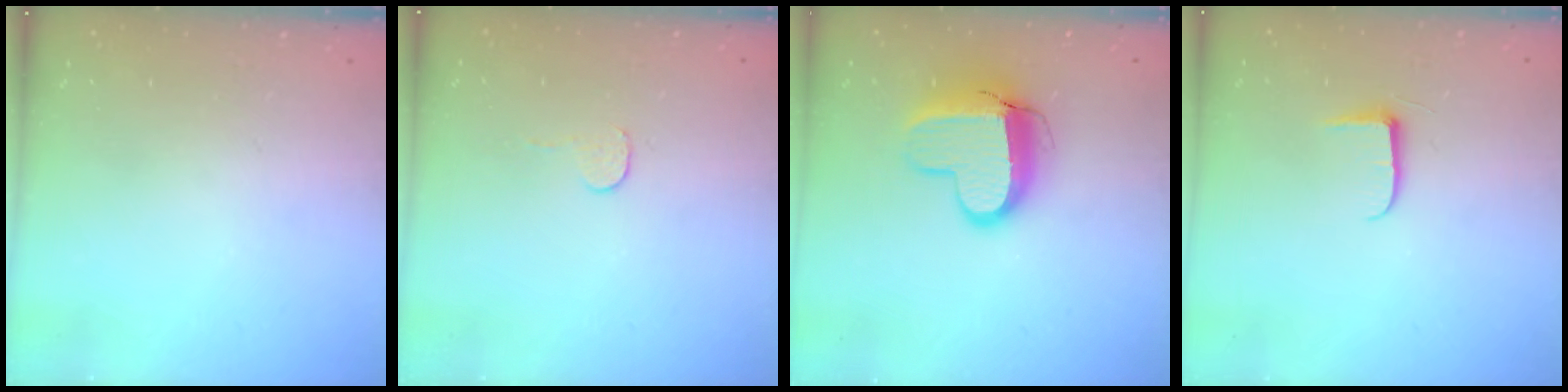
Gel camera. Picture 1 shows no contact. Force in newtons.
{"total": 3.0, "press": 3.0, "slide": 0.3}
{"total": 11.6, "press": 11.6, "slide": 0.6}
{"total": 5.8, "press": 5.8, "slide": 0.9}